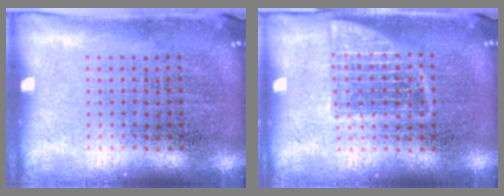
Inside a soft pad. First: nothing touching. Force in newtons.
{"total": 2.5, "press": 2.5, "slide": 0.3}